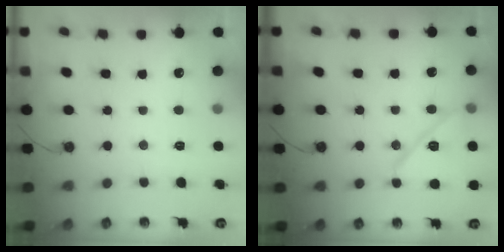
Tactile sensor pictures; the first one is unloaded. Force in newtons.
{"total": 13.5, "press": 13.5, "slide": 0.4}